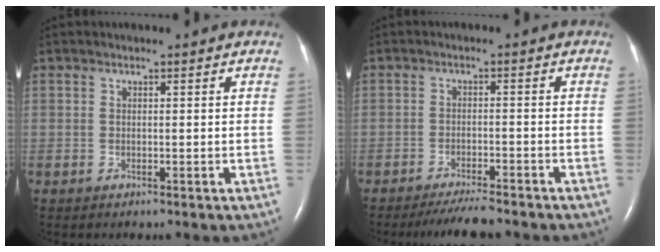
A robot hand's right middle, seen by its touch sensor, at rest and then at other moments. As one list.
[{"total": 6.0, "force": [-5.4, 0.4, 2.4], "torque": [-0.039, -0.016, -0.089]}]